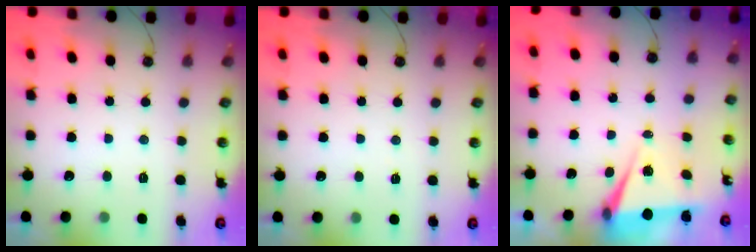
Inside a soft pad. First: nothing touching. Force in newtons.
{"total": 2.5, "press": 1.7, "slide": 1.8}
{"total": 6.7, "press": 5.0, "slide": 4.4}